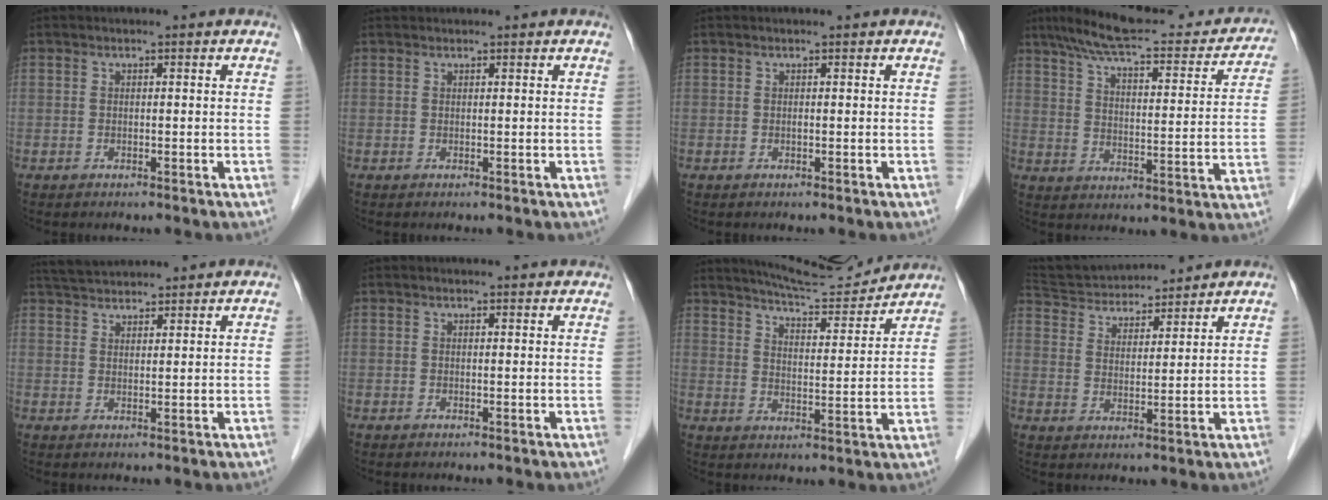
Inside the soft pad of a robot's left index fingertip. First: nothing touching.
{"total": 1.1, "force": [1.1, 0.1, 0.1], "torque": [-0.006, 0.021, 0.023]}
{"total": 0.0}
{"total": 22.6, "force": [19.2, 4.7, 11.0], "torque": [-0.158, 0.016, 0.251]}
{"total": 7.0, "force": [6.7, 0.9, 1.9], "torque": [-0.040, 0.039, 0.114]}
{"total": 3.2, "force": [3.1, 0.5, 0.7], "torque": [-0.013, 0.015, 0.032]}
{"total": 11.9, "force": [11.7, 0.3, 2.5], "torque": [-0.044, 0.001, 0.173]}
{"total": 13.8, "force": [13.0, 2.7, 3.9], "torque": [-0.075, 0.032, 0.224]}